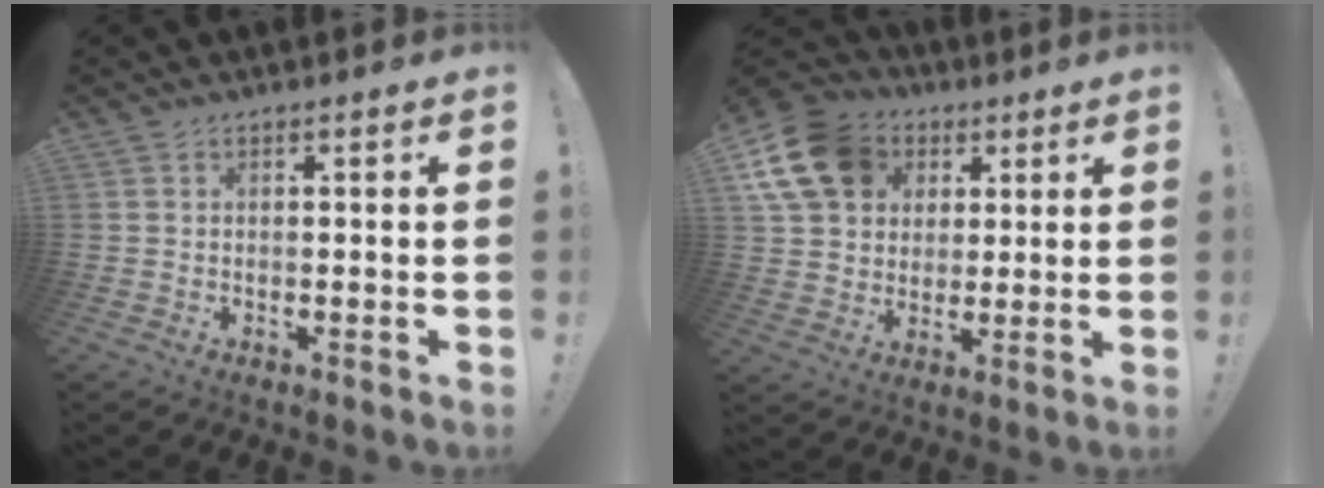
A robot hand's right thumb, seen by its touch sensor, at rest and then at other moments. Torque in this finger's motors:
{"motor_torque": [1.83, 1.85, 1.26, 0.51, 0.38]}